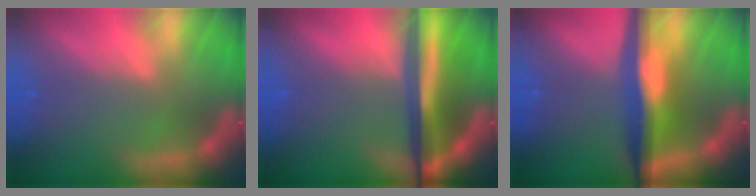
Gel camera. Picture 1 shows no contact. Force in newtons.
{"total": 9.4}
{"total": 8.6}